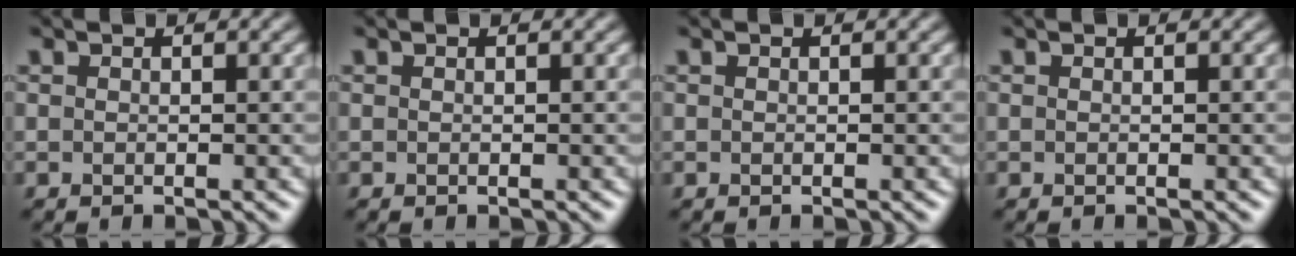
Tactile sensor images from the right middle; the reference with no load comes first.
{"total": 0.0}
{"total": 0.0}
{"total": 0.0}